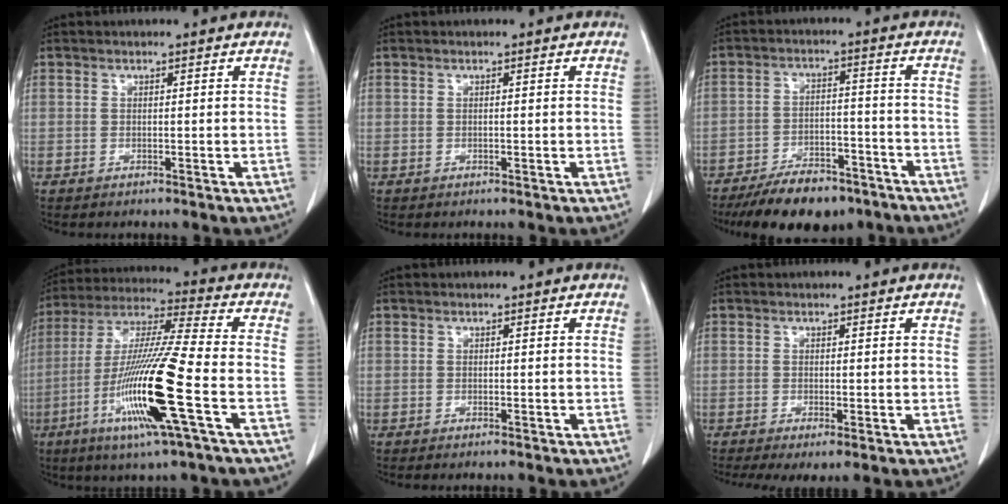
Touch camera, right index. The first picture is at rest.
{"total": 0.0}
{"total": 12.3, "force": [-9.7, 4.8, 5.8], "torque": [-0.086, 0.006, -0.150]}
{"total": 17.7, "force": [-6.0, -0.3, 16.7], "torque": [-0.347, -0.023, -0.118]}
{"total": 0.9, "force": [-0.7, -0.1, 0.5], "torque": [-0.010, 0.000, -0.007]}
{"total": 4.3, "force": [-2.5, 1.0, 3.4], "torque": [-0.057, -0.016, -0.041]}